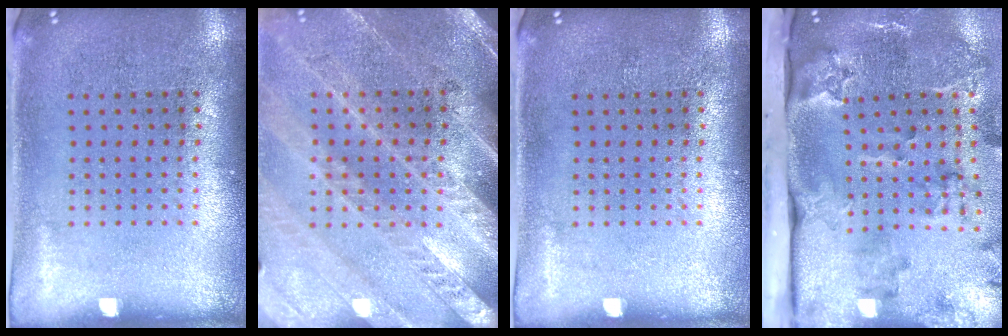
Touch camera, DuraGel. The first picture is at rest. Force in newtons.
{"total": 2.9, "press": 2.7, "slide": 1.1}
{"total": 0.0}
{"total": 4.0, "press": 2.7, "slide": 3.0}